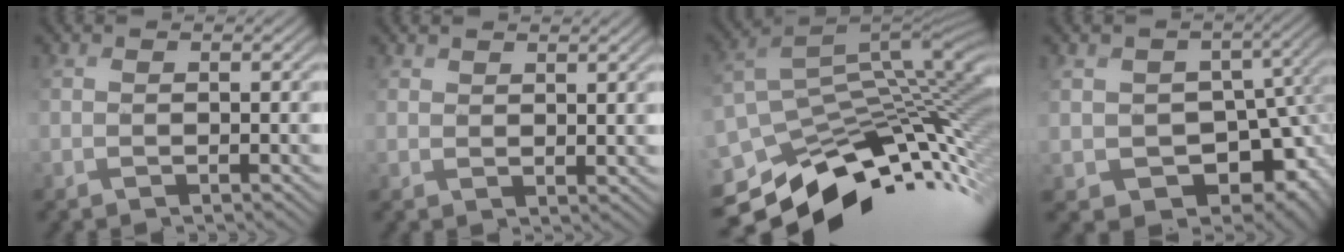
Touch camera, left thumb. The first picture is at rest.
{"total": 1.7, "force": [1.4, -0.3, -0.9], "torque": [0.010, -0.001, 0.033]}
{"total": 10.8, "force": [-7.1, 5.2, 6.3], "torque": [-0.133, -0.003, -0.115]}
{"total": 8.3, "force": [-2.4, 6.7, 4.2], "torque": [-0.068, -0.033, -0.015]}